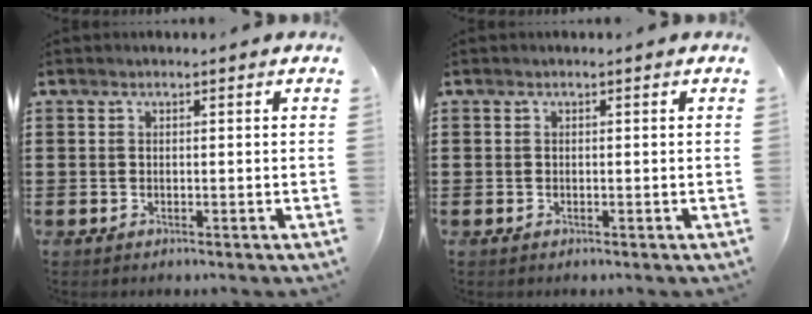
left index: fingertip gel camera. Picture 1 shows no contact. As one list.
[{"total": 0.0}]